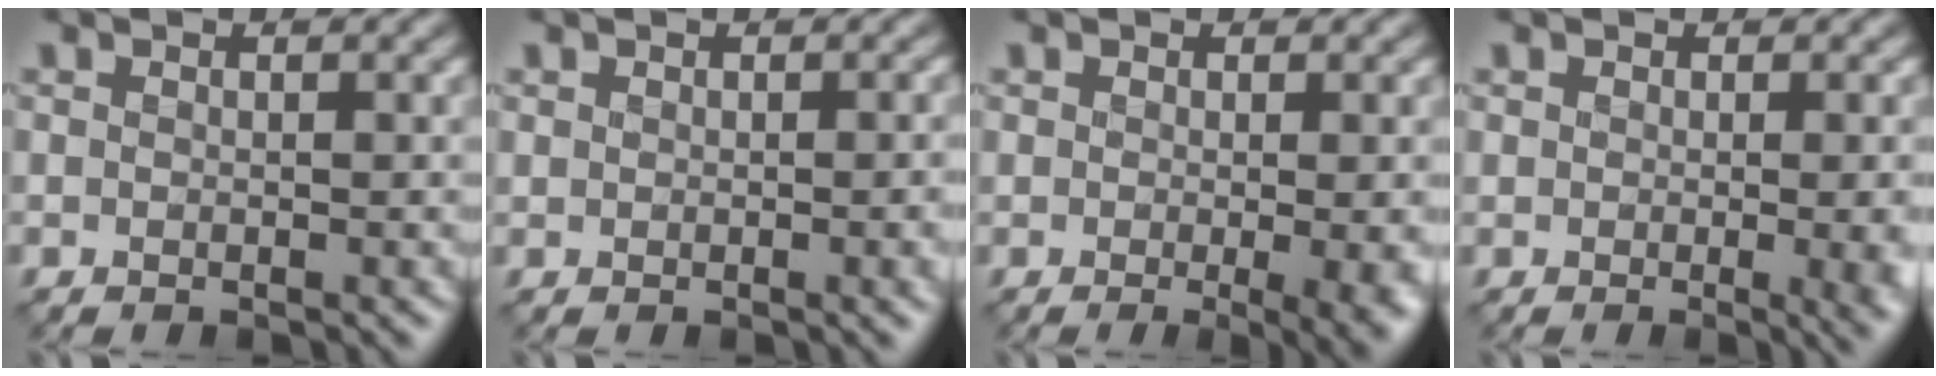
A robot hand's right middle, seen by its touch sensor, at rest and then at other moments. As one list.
[{"total": 2.2, "force": [0.1, 1.2, 1.8], "torque": [-0.016, -0.004, 0.004]}, {"total": 4.3, "force": [-0.8, 1.3, 4.0], "torque": [-0.052, -0.021, -0.004]}, {"total": 5.3, "force": [-0.3, 2.5, 4.6], "torque": [-0.029, -0.012, 0.001]}]